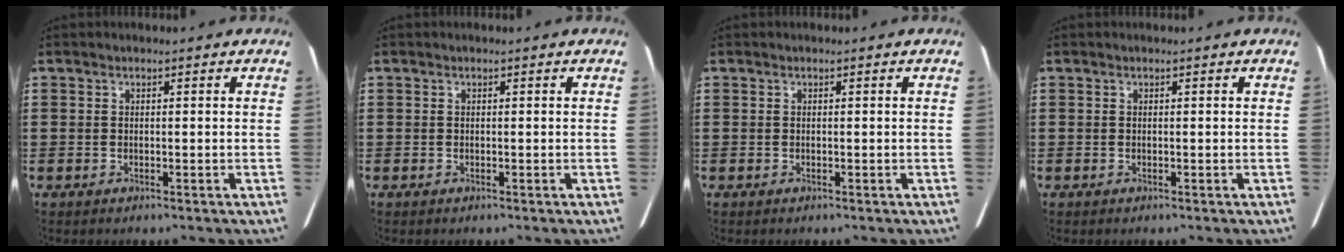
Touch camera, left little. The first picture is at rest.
{"total": 0.0}
{"total": 0.0}
{"total": 0.0}